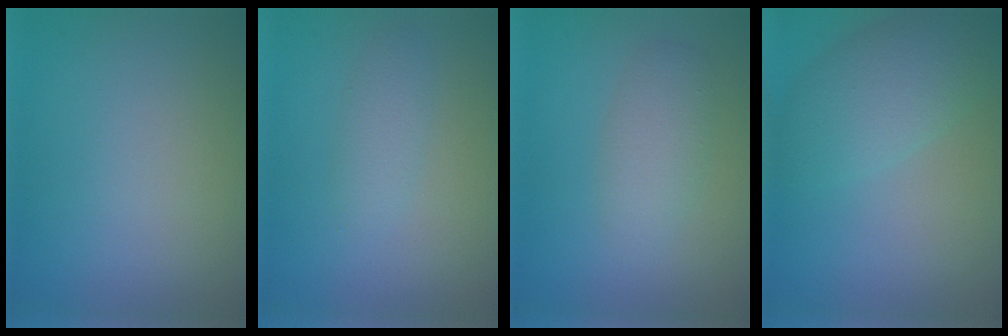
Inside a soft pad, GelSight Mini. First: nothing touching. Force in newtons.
{"total": 1.5, "press": 1.5, "slide": 0.1}
{"total": 2.5, "press": 2.5, "slide": 0.0}
{"total": 4.8, "press": 4.8, "slide": 0.3}